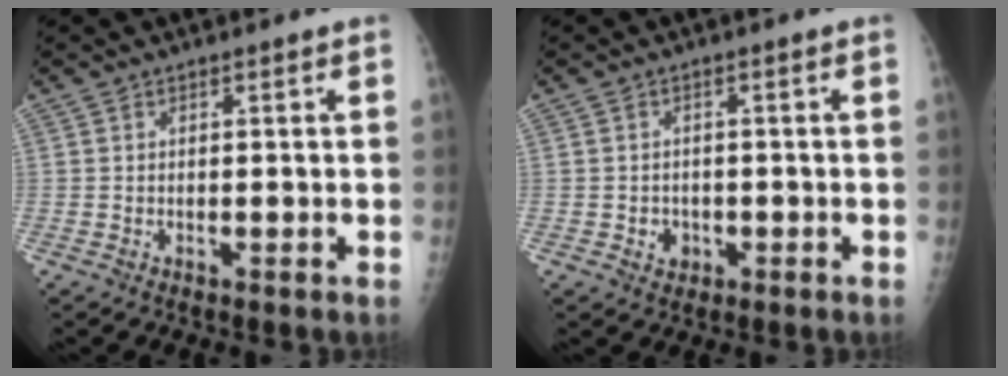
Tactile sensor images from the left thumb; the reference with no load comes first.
{"total": 2.4, "force": [-0.7, 2.2, 0.9], "torque": [-0.002, 0.005, -0.004]}